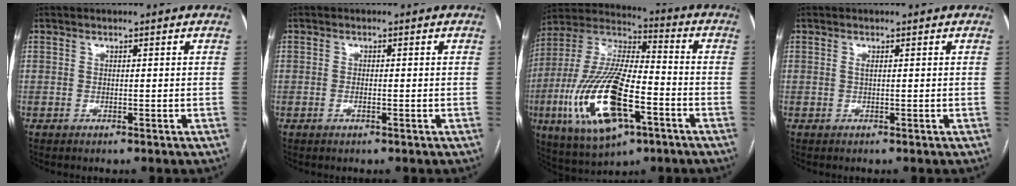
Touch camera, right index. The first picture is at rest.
{"total": 1.1, "force": [-0.3, 0.4, 0.9], "torque": [-0.021, -0.001, -0.005]}
{"total": 21.3, "force": [-7.0, 7.2, 18.8], "torque": [-0.406, -0.015, -0.117]}
{"total": 0.6, "force": [0.2, 0.1, 0.6], "torque": [-0.017, -0.001, 0.004]}